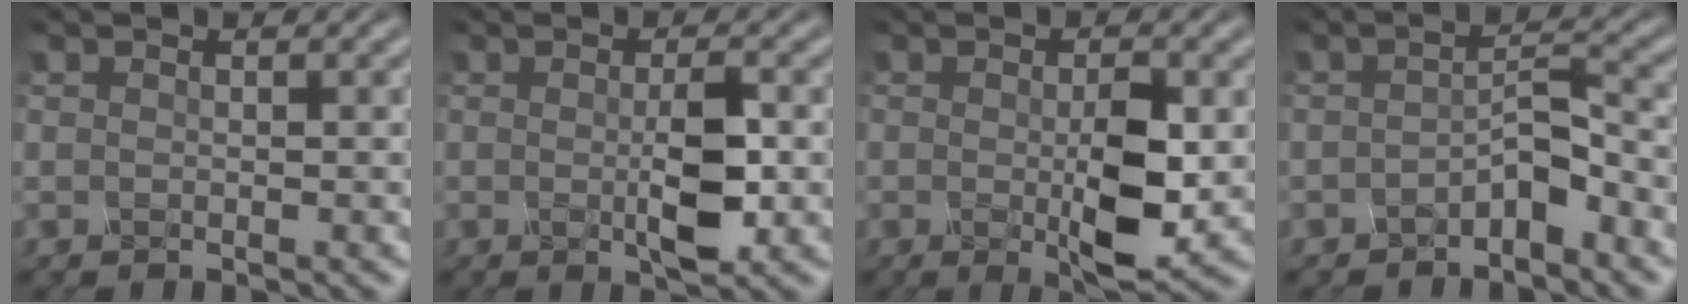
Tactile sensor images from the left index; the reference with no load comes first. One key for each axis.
{"total": 3.1, "fx": -0.3, "fy": 0.5, "fz": 3.1, "tx": -0.074, "ty": -0.005, "tz": 0.000}
{"total": 4.9, "fx": -0.6, "fy": 1.4, "fz": 4.7, "tx": -0.100, "ty": -0.010, "tz": -0.001}
{"total": 2.0, "fx": -1.5, "fy": 0.1, "fz": 1.3, "tx": -0.039, "ty": 0.009, "tz": -0.024}